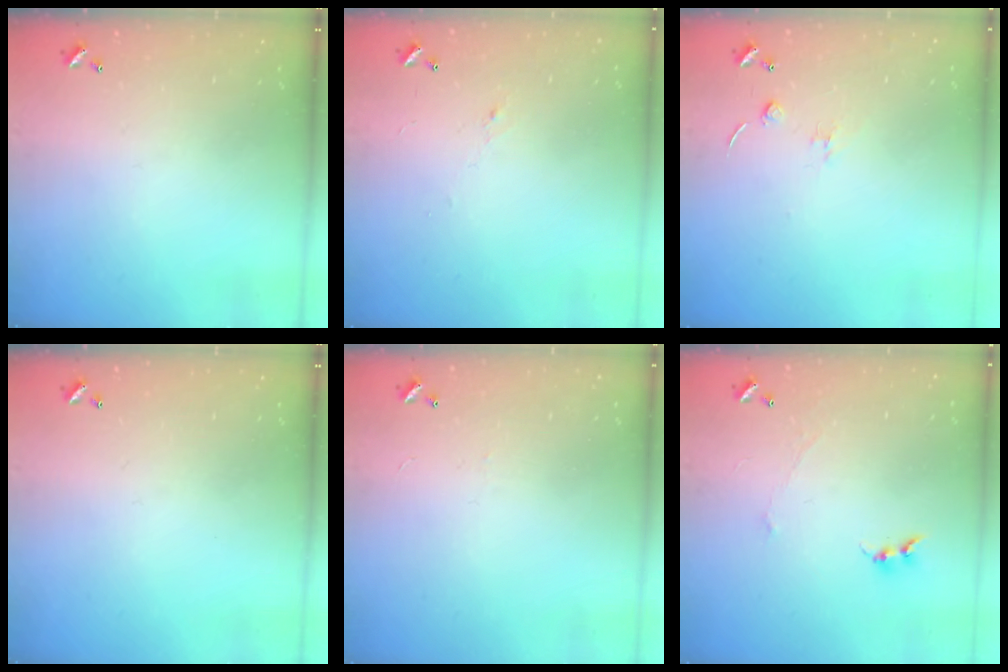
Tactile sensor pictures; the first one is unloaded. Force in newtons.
{"total": 1.0, "press": 0.8, "slide": 0.6}
{"total": 1.5, "press": 1.4, "slide": 0.5}
{"total": 0.0}
{"total": 1.5, "press": 1.4, "slide": 0.5}
{"total": 0.0}